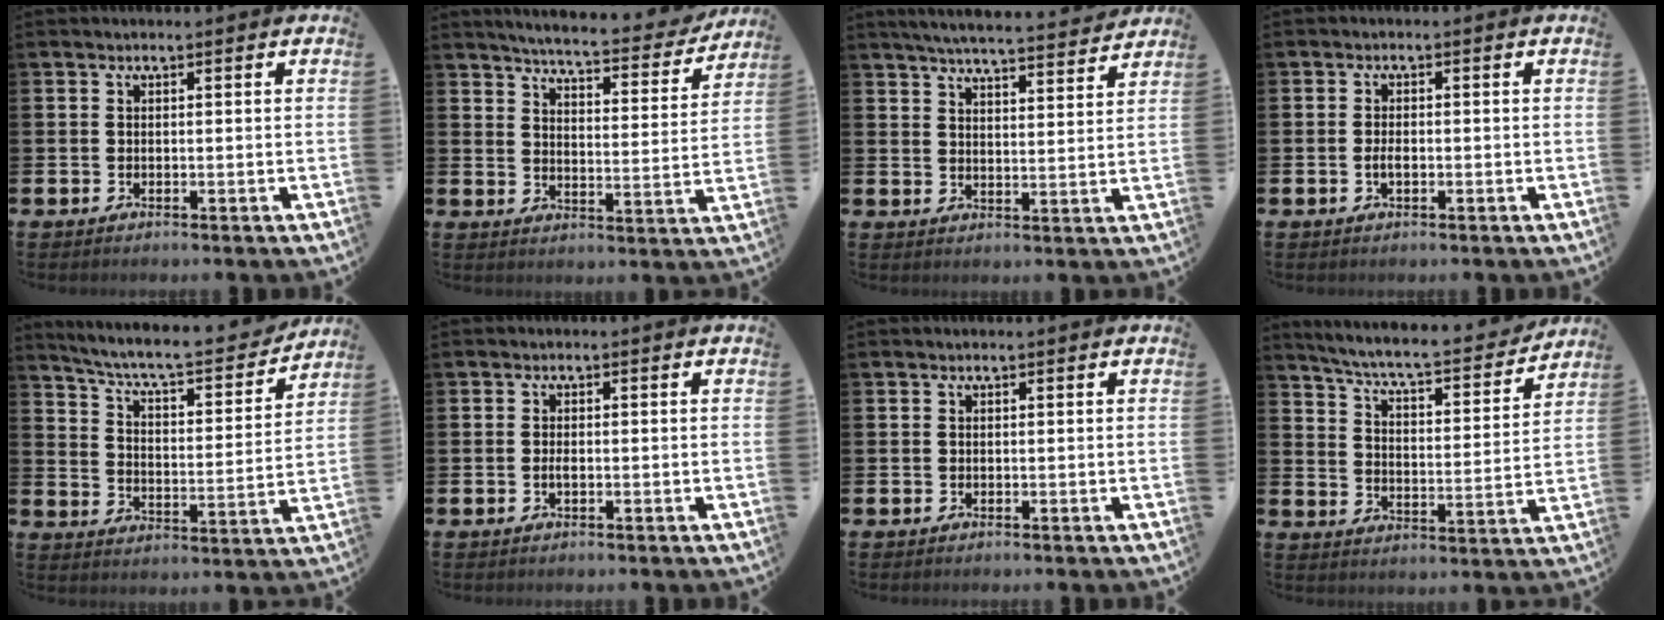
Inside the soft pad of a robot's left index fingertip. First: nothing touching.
{"total": 5.5, "force": [5.3, 0.4, 1.6], "torque": [-0.048, -0.041, 0.086]}
{"total": 5.9, "force": [5.7, 0.1, 1.3], "torque": [-0.039, -0.038, 0.099]}
{"total": 1.5, "force": [-0.3, 0.7, 1.3], "torque": [-0.021, -0.001, -0.007]}
{"total": 8.1, "force": [7.4, 1.3, 3.0], "torque": [-0.084, -0.053, 0.124]}
{"total": 0.9, "force": [-0.2, 0.3, 0.9], "torque": [-0.013, -0.002, -0.005]}
{"total": 0.0}
{"total": 7.2, "force": [6.6, 0.6, 2.7], "torque": [-0.082, -0.048, 0.110]}